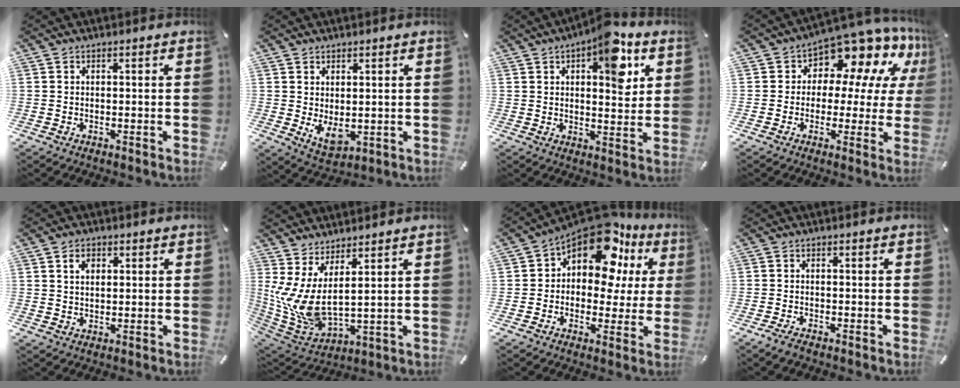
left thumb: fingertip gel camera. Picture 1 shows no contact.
{"total": 5.8, "force": [0.5, 3.6, 4.5], "torque": [-0.074, -0.012, 0.008]}
{"total": 11.7, "force": [5.7, 5.2, 8.8], "torque": [-0.096, -0.032, 0.089]}
{"total": 10.1, "force": [7.5, 5.5, 4.0], "torque": [-0.071, -0.073, 0.133]}
{"total": 3.2, "force": [1.3, 2.3, 1.8], "torque": [-0.032, 0.002, 0.021]}
{"total": 7.9, "force": [2.6, 2.9, 6.9], "torque": [-0.165, -0.061, 0.052]}
{"total": 15.3, "force": [8.9, 7.9, 9.6], "torque": [-0.161, -0.069, 0.156]}
{"total": 1.6, "force": [-1.3, 0.4, 0.9], "torque": [-0.016, 0.003, -0.024]}